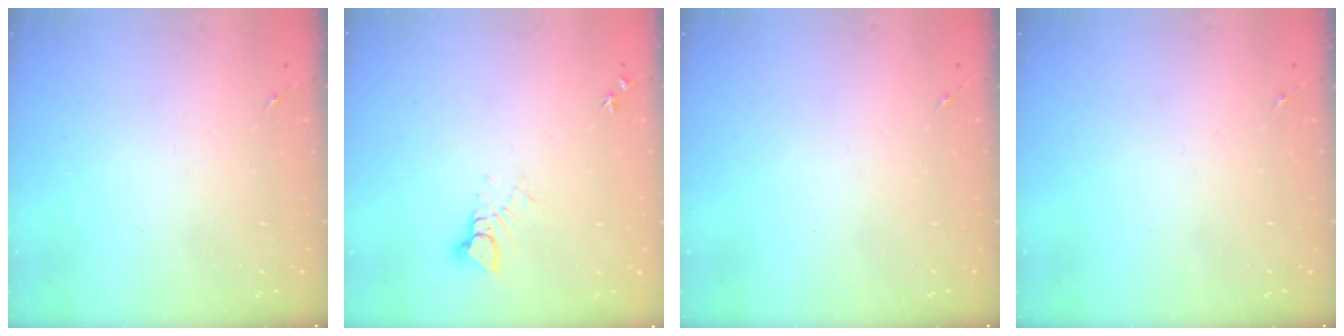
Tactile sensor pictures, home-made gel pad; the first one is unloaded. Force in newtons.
{"total": 4.1, "press": 4.1, "slide": 0.2}
{"total": 0.0}
{"total": 0.0}